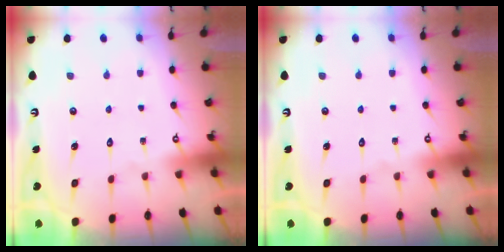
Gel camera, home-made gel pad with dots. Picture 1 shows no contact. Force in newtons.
{"total": 0.0}